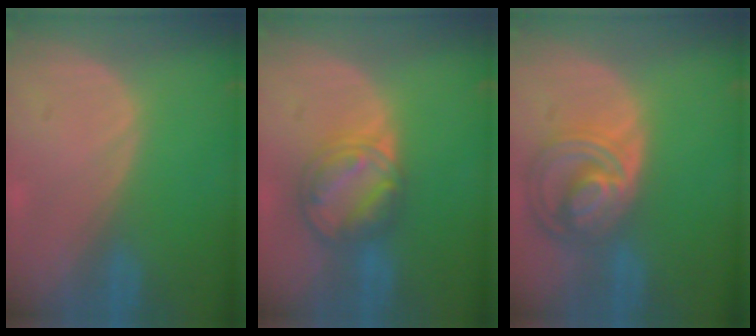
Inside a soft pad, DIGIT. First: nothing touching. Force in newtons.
{"total": 8.2, "press": 7.0, "slide": 4.3}
{"total": 8.7, "press": 7.5, "slide": 4.3}